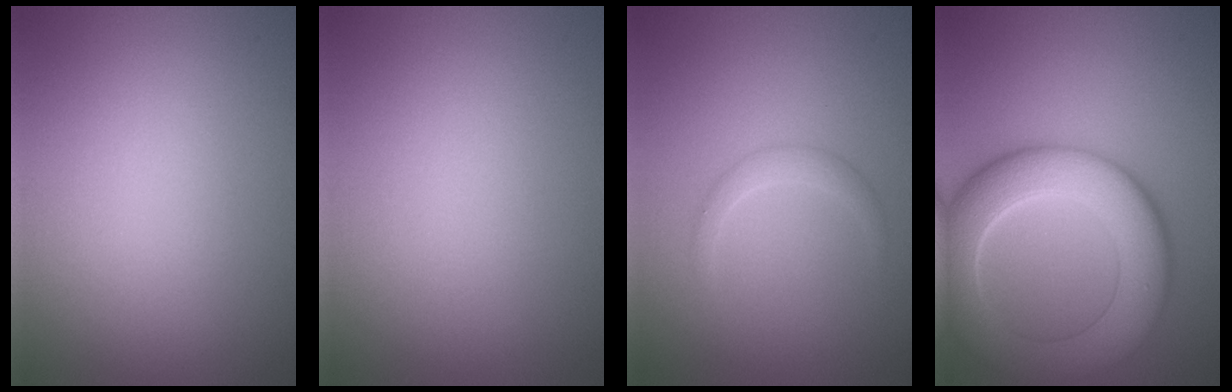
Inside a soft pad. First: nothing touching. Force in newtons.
{"total": 0.0}
{"total": 1.2, "press": 1.2, "slide": 0.0}
{"total": 9.3, "press": 9.3, "slide": 0.6}